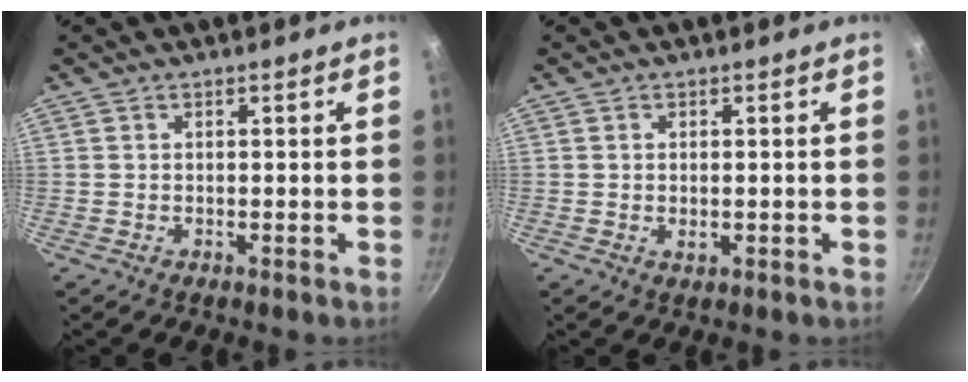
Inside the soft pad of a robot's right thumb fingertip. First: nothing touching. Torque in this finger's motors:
{"motor_torque": [-0.30, 0.02, 0.21, 0.39, 0.00]}